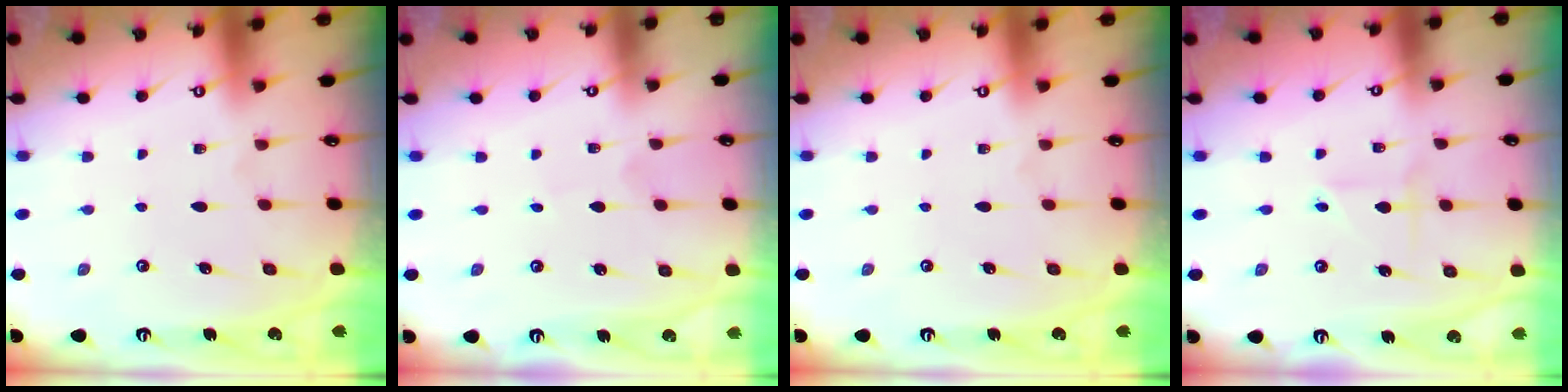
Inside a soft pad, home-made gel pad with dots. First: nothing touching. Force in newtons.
{"total": 0.0}
{"total": 0.0}
{"total": 1.9, "press": 1.9, "slide": 0.3}